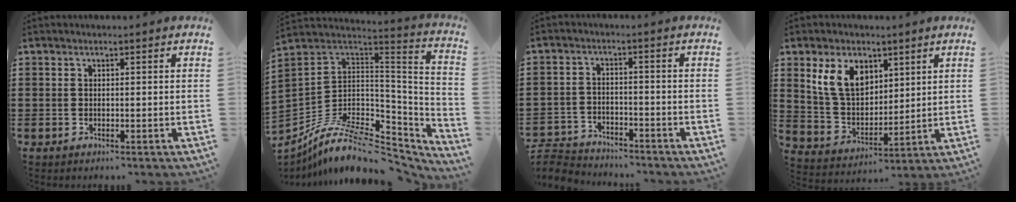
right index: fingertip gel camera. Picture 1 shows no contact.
{"total": 12.3, "force": [-7.9, 5.2, 8.0], "torque": [-0.156, 0.017, -0.139]}
{"total": 4.6, "force": [-4.5, 0.7, -0.1], "torque": [-0.015, 0.003, -0.100]}
{"total": 8.5, "force": [3.9, 5.6, 5.0], "torque": [-0.129, 0.017, 0.072]}